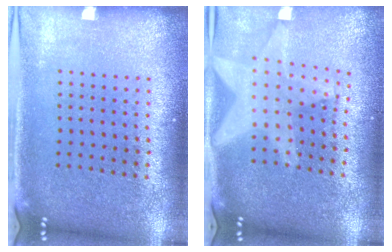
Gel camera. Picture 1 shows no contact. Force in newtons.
{"total": 2.2, "press": 1.8, "slide": 1.3}